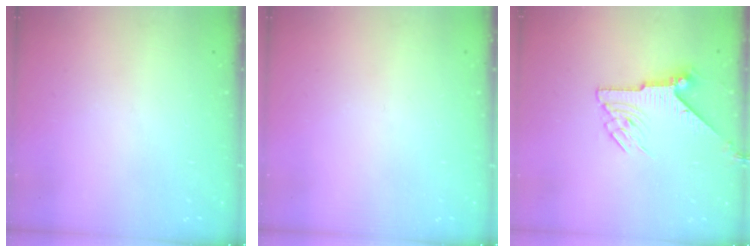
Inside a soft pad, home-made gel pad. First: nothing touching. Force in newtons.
{"total": 0.0}
{"total": 7.5, "press": 7.5, "slide": 0.3}